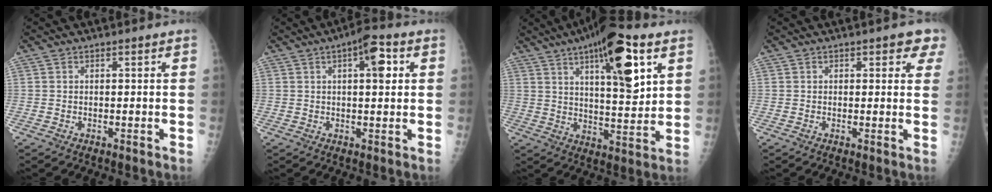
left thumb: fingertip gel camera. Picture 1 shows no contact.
{"total": 6.7, "force": [2.2, 2.5, 5.8], "torque": [-0.070, 0.005, 0.025]}
{"total": 17.2, "force": [7.9, 5.3, 14.3], "torque": [-0.196, -0.031, 0.123]}
{"total": 3.7, "force": [2.1, 2.4, 1.9], "torque": [0.022, -0.004, 0.016]}